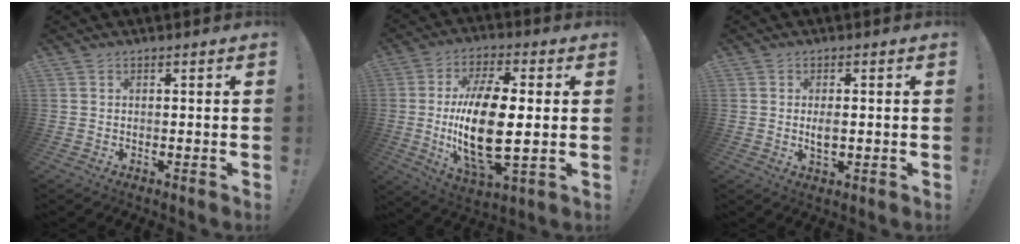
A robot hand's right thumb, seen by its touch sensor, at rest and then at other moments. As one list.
[{"total": 20.3, "force": [-0.4, 8.8, 18.3], "torque": [-0.356, -0.014, -0.009]}, {"total": 3.2, "force": [0.0, 1.7, 2.8], "torque": [-0.041, -0.003, -0.005]}]